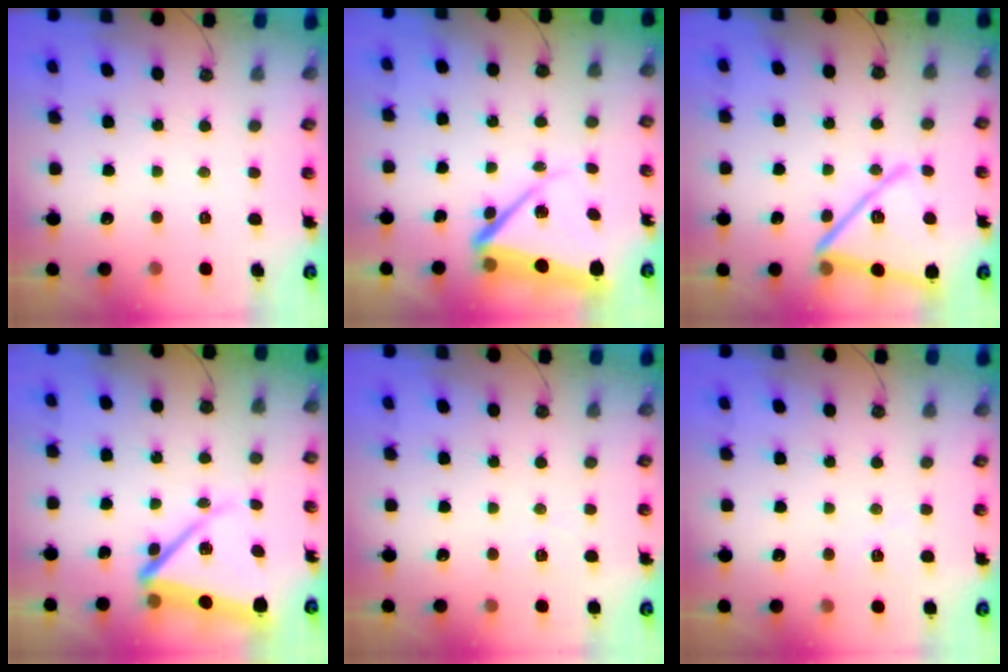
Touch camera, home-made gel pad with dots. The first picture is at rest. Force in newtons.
{"total": 12.0, "press": 12.0, "slide": 0.6}
{"total": 20.3, "press": 20.2, "slide": 1.9}
{"total": 14.3, "press": 14.2, "slide": 1.6}
{"total": 2.8, "press": 2.0, "slide": 2.0}
{"total": 2.9, "press": 2.1, "slide": 2.0}